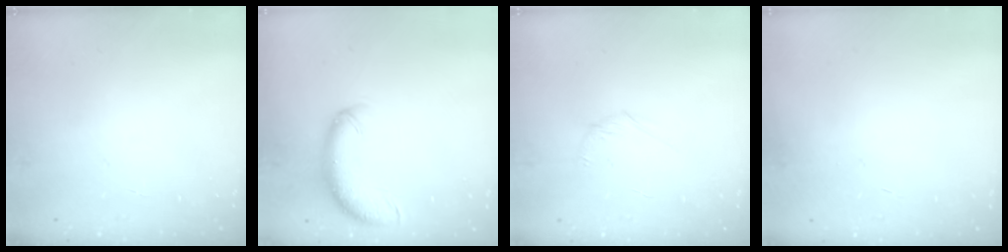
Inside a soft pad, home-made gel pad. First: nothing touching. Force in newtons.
{"total": 11.5, "press": 11.2, "slide": 2.6}
{"total": 4.3, "press": 4.1, "slide": 1.1}
{"total": 0.6, "press": 0.5, "slide": 0.2}